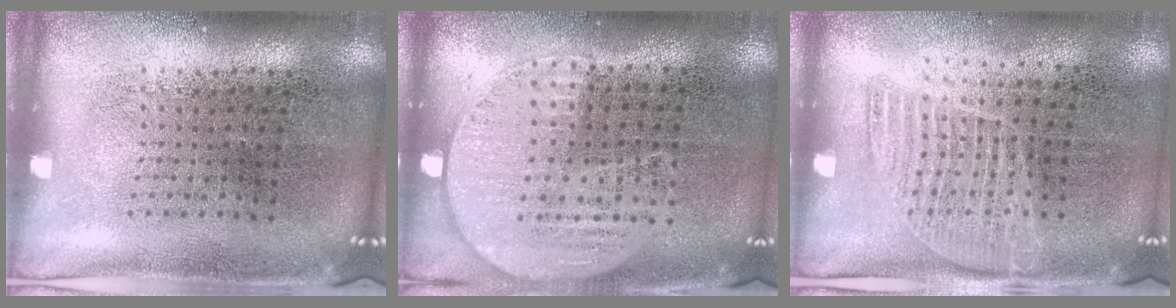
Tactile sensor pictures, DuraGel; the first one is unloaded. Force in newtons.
{"total": 0.8, "press": 0.6, "slide": 0.5}
{"total": 1.1, "press": 1.0, "slide": 0.5}